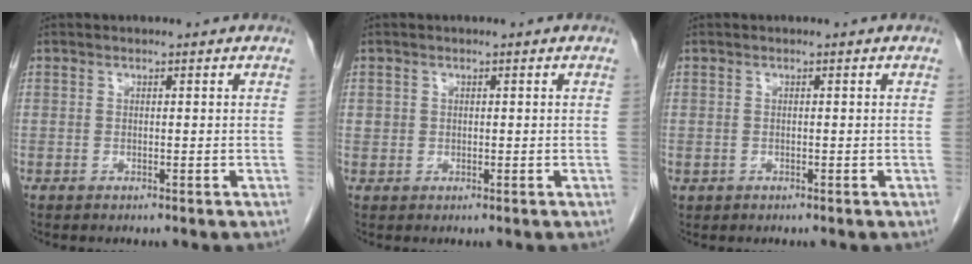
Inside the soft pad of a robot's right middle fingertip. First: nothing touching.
{"total": 1.1, "force": [0.3, 1.0, 0.2], "torque": [0.007, 0.005, 0.003]}
{"total": 0.6, "force": [-0.2, 0.6, 0.1], "torque": [-0.001, 0.003, 0.001]}